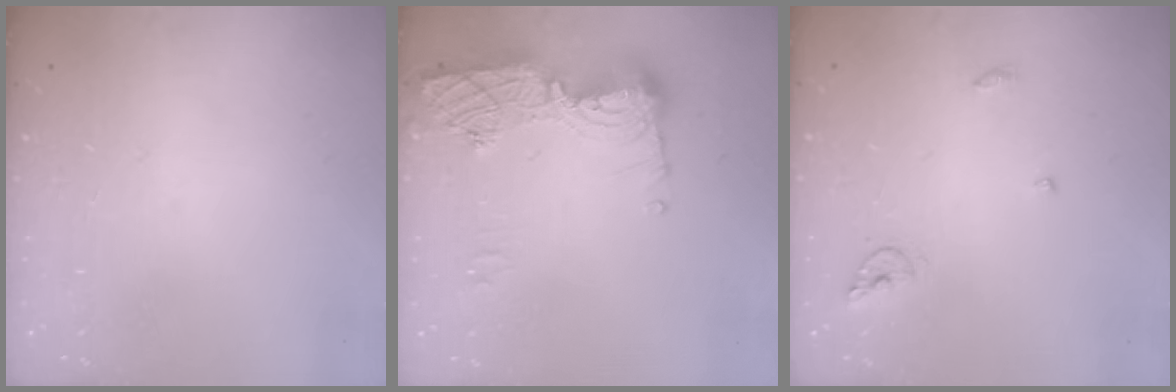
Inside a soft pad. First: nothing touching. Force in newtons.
{"total": 13.4, "press": 13.4, "slide": 1.3}
{"total": 5.8, "press": 5.8, "slide": 0.4}